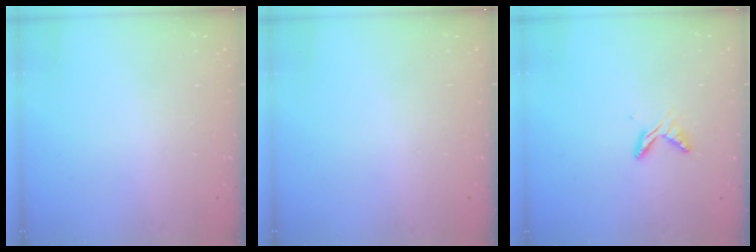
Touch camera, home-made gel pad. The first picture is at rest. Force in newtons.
{"total": 0.0}
{"total": 6.4, "press": 6.4, "slide": 0.6}